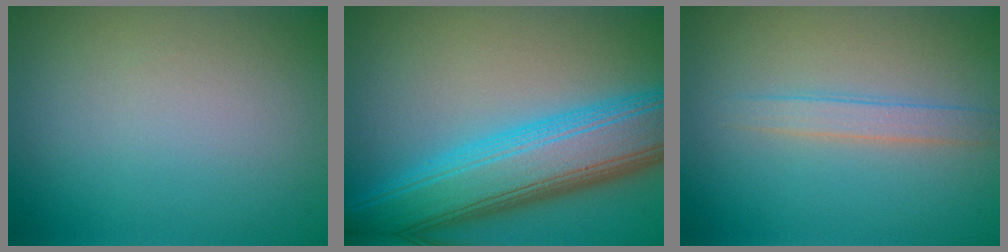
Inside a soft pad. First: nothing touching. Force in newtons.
{"total": 10.0, "press": 10.0, "slide": 0.3}
{"total": 1.8, "press": 1.8, "slide": 0.1}